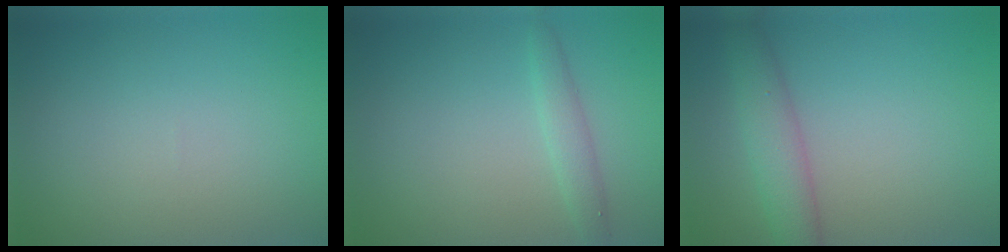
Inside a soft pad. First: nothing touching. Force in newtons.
{"total": 1.6, "press": 1.6, "slide": 0.1}
{"total": 3.5, "press": 3.5, "slide": 0.1}